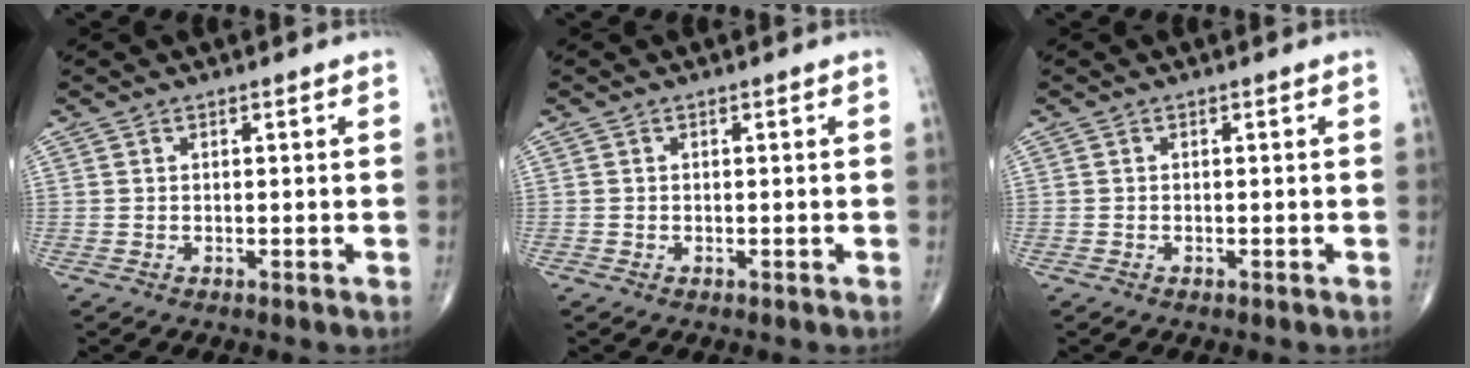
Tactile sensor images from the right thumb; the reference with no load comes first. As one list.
[{"total": 0.0}, {"total": 0.0}]